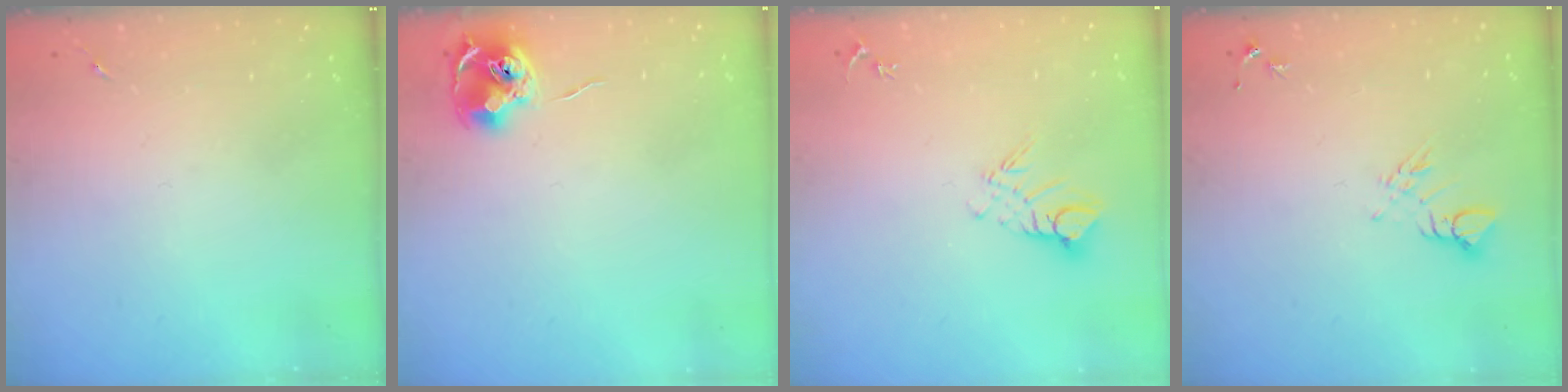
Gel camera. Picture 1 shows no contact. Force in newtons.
{"total": 8.4, "press": 8.4, "slide": 0.4}
{"total": 7.9, "press": 7.8, "slide": 0.8}
{"total": 6.6, "press": 6.6, "slide": 0.5}